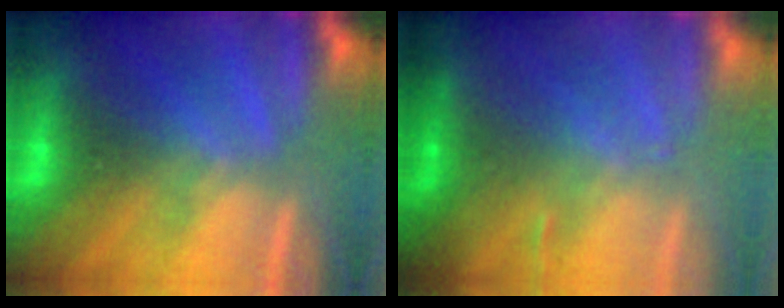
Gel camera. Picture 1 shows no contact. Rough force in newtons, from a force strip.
{"total": 2.7}